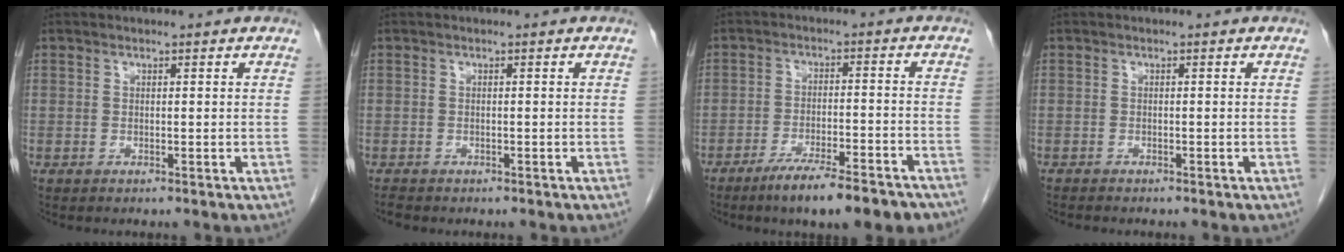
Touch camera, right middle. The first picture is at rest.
{"total": 1.4, "force": [-1.2, 0.6, 0.4], "torque": [-0.014, -0.002, -0.018]}
{"total": 11.7, "force": [-8.9, 1.7, 7.4], "torque": [-0.097, -0.014, -0.135]}
{"total": 1.6, "force": [-1.5, 0.4, 0.6], "torque": [-0.014, -0.003, -0.020]}